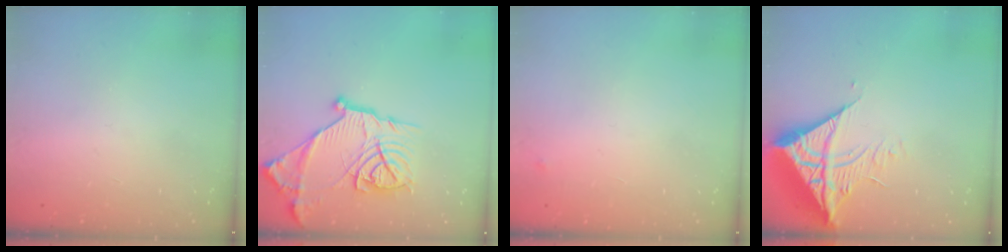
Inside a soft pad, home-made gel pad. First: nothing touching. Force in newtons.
{"total": 18.7, "press": 18.6, "slide": 1.4}
{"total": 2.5, "press": 2.4, "slide": 0.4}
{"total": 11.2, "press": 11.1, "slide": 1.4}